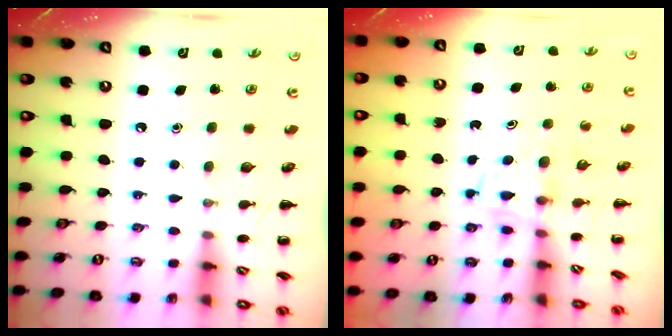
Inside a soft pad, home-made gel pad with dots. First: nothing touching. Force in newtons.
{"total": 3.1, "press": 2.8, "slide": 1.3}